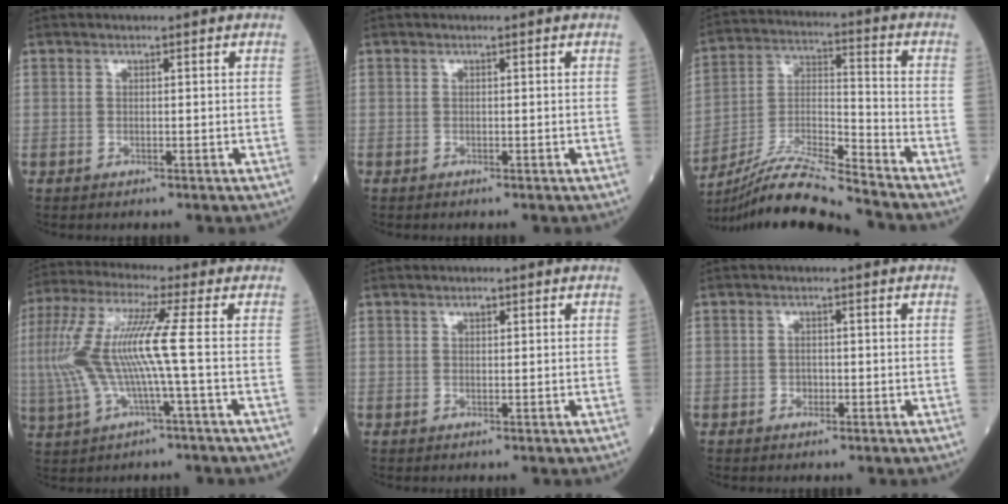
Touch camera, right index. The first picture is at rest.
{"total": 0.0}
{"total": 14.5, "force": [-13.4, -1.3, 5.4], "torque": [-0.106, -0.001, -0.251]}
{"total": 12.6, "force": [-0.6, 0.2, 12.6], "torque": [-0.284, 0.020, -0.018]}
{"total": 0.8, "force": [0.5, 0.3, 0.6], "torque": [-0.009, -0.002, 0.006]}
{"total": 1.1, "force": [-0.4, 0.8, 0.5], "torque": [-0.008, 0.003, -0.007]}